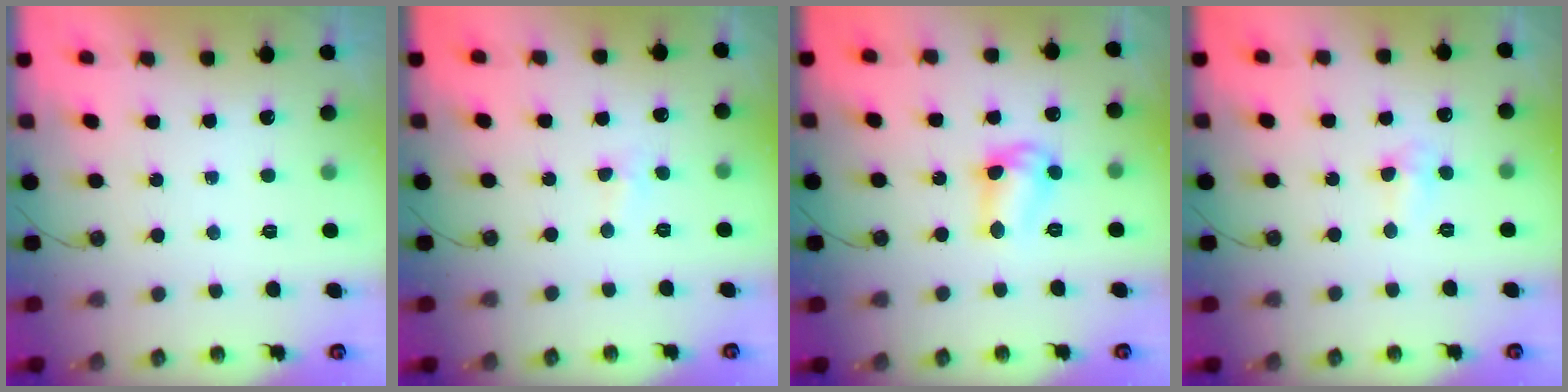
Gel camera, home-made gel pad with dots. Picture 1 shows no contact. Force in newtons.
{"total": 2.1, "press": 2.0, "slide": 0.3}
{"total": 9.9, "press": 9.9, "slide": 0.6}
{"total": 3.1, "press": 2.9, "slide": 1.1}